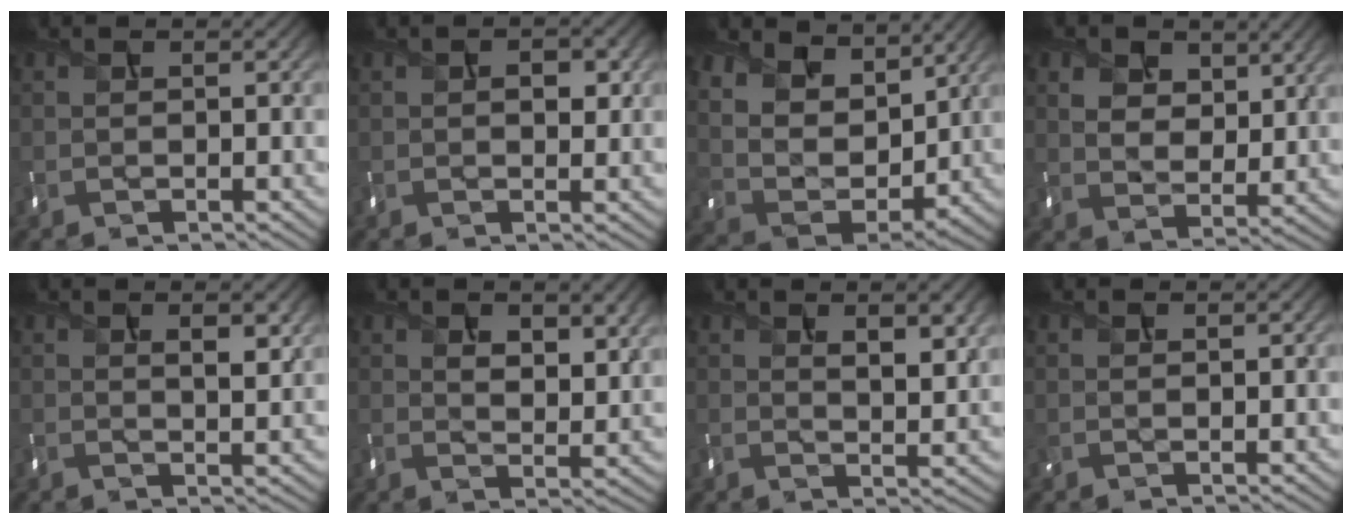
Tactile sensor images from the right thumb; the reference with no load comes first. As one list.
[{"total": 2.4, "force": [0.5, 1.5, 1.8], "torque": [-0.027, -0.004, 0.007]}, {"total": 12.1, "force": [8.2, 7.1, 5.4], "torque": [-0.174, -0.006, 0.164]}, {"total": 6.3, "force": [3.7, 4.0, 3.3], "torque": [-0.081, -0.015, 0.072]}, {"total": 3.3, "force": [1.5, 1.0, 2.7], "torque": [-0.051, -0.003, 0.028]}, {"total": 6.5, "force": [3.0, 3.3, 4.7], "torque": [-0.082, -0.012, 0.054]}, {"total": 5.8, "force": [2.8, 2.3, 4.6], "torque": [-0.075, -0.002, 0.048]}, {"total": 0.6, "force": [0.4, 0.2, 0.3], "torque": [-0.011, -0.002, 0.010]}]